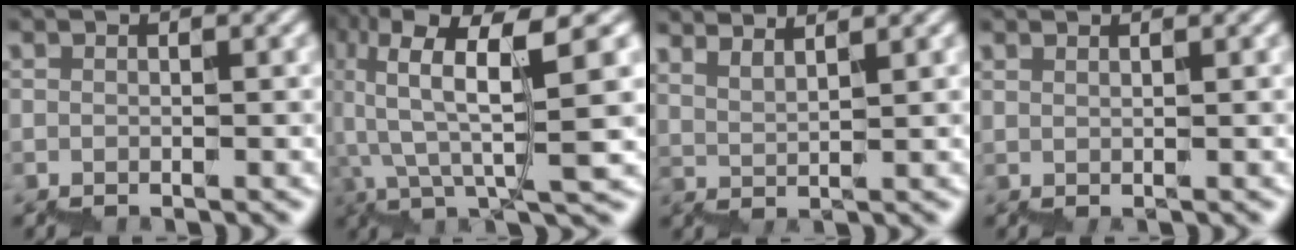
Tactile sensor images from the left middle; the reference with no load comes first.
{"total": 11.0, "force": [5.4, 2.5, 9.2], "torque": [-0.173, 0.025, 0.103]}
{"total": 5.0, "force": [4.7, 1.0, 1.2], "torque": [-0.011, 0.018, 0.056]}
{"total": 0.9, "force": [0.8, 0.2, 0.4], "torque": [0.007, -0.003, 0.015]}